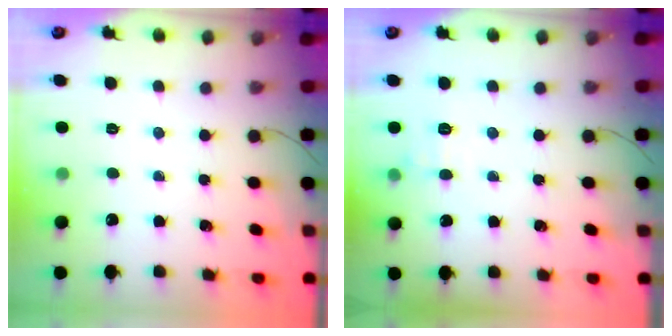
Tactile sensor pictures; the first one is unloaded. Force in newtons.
{"total": 7.5, "press": 7.3, "slide": 1.4}